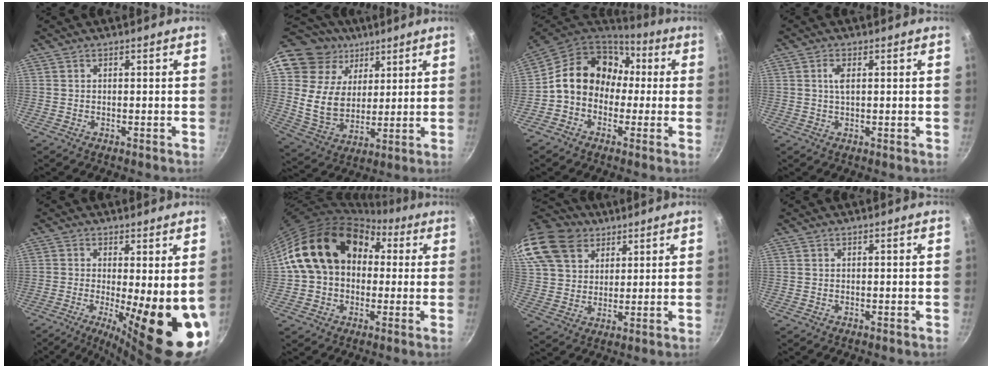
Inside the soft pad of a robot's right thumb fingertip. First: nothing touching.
{"total": 17.3, "force": [8.7, 13.5, 6.6], "torque": [-0.100, -0.030, 0.165]}
{"total": 15.6, "force": [0.9, 12.8, 8.8], "torque": [-0.111, 0.050, -0.004]}
{"total": 2.4, "force": [0.5, 0.9, 2.1], "torque": [-0.044, 0.003, 0.011]}
{"total": 16.3, "force": [-2.2, 4.6, 15.5], "torque": [-0.204, -0.030, -0.024]}
{"total": 18.6, "force": [3.3, 14.3, 11.5], "torque": [-0.167, 0.047, 0.049]}
{"total": 19.0, "force": [12.0, 12.8, 7.3], "torque": [-0.158, 0.000, 0.233]}
{"total": 0.0}